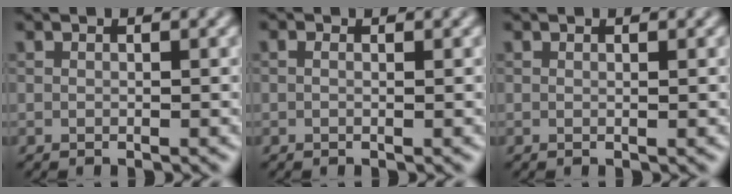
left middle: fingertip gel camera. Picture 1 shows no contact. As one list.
[{"total": 0.9, "force": [0.4, 0.4, 0.7], "torque": [-0.013, -0.007, -0.002]}, {"total": 0.5, "force": [0.2, 0.2, 0.4], "torque": [-0.001, -0.001, 0.001]}]